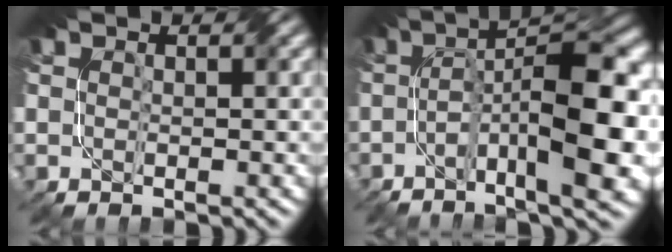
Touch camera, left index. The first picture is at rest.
{"total": 11.3, "force": [-2.7, 2.6, 10.6], "torque": [-0.161, 0.009, -0.045]}